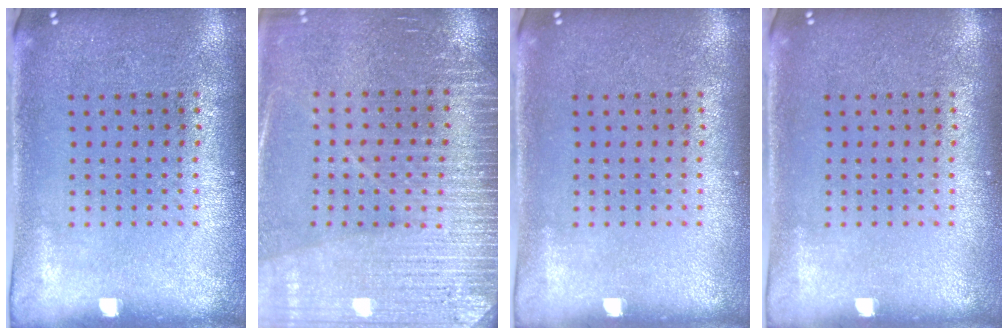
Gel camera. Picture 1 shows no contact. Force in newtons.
{"total": 3.2, "press": 3.2, "slide": 0.2}
{"total": 0.0}
{"total": 0.0}